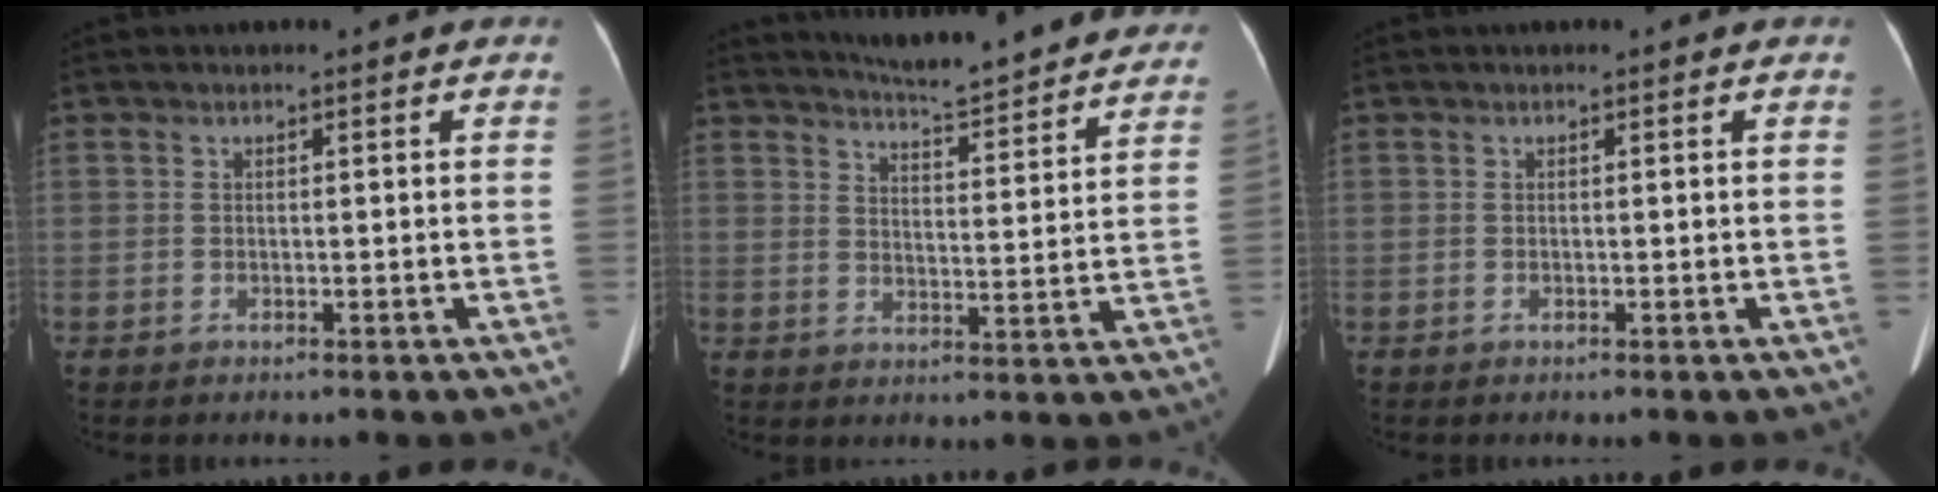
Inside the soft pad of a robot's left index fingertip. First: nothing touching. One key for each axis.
{"total": 17.3, "fx": 16.3, "fy": 1.3, "fz": 5.6, "tx": -0.076, "ty": -0.033, "tz": 0.200}
{"total": 0.0}